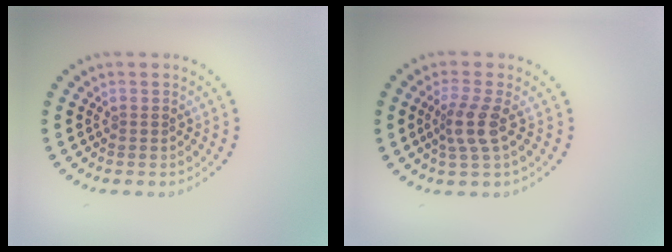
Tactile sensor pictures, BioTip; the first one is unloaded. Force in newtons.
{"total": 2.7, "press": 2.1, "slide": 1.7}